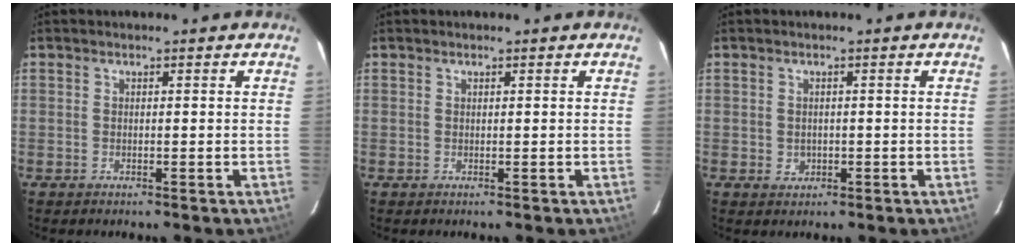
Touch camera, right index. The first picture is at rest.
{"total": 0.0}
{"total": 1.8, "force": [-0.3, 1.7, 0.5], "torque": [-0.006, 0.001, 0.001]}